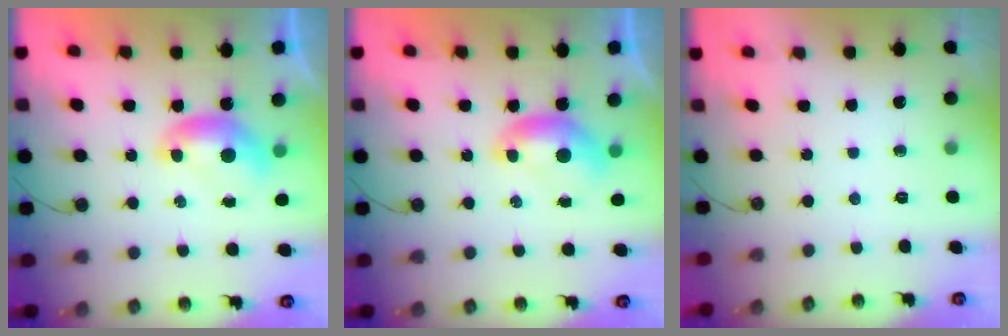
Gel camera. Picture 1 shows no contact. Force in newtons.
{"total": 0.0}
{"total": 0.0}